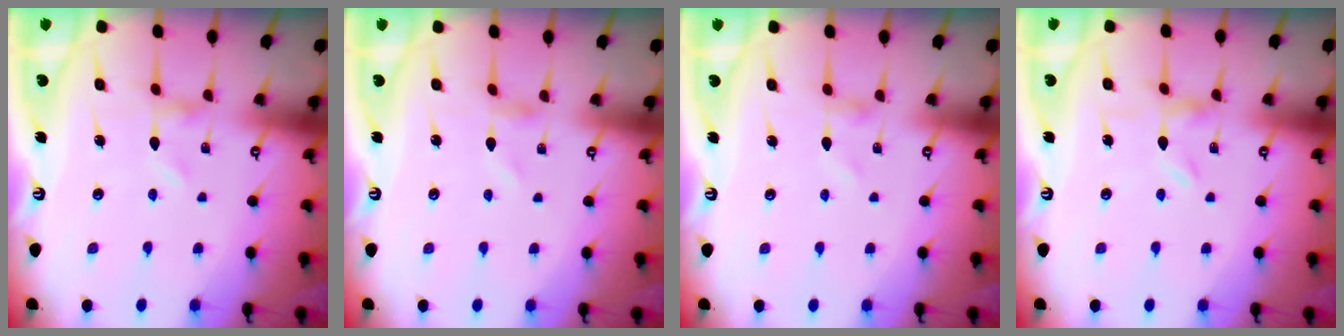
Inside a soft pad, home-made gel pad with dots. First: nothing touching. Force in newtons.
{"total": 0.7, "press": 0.7, "slide": 0.1}
{"total": 1.0, "press": 1.0, "slide": 0.0}
{"total": 0.0}